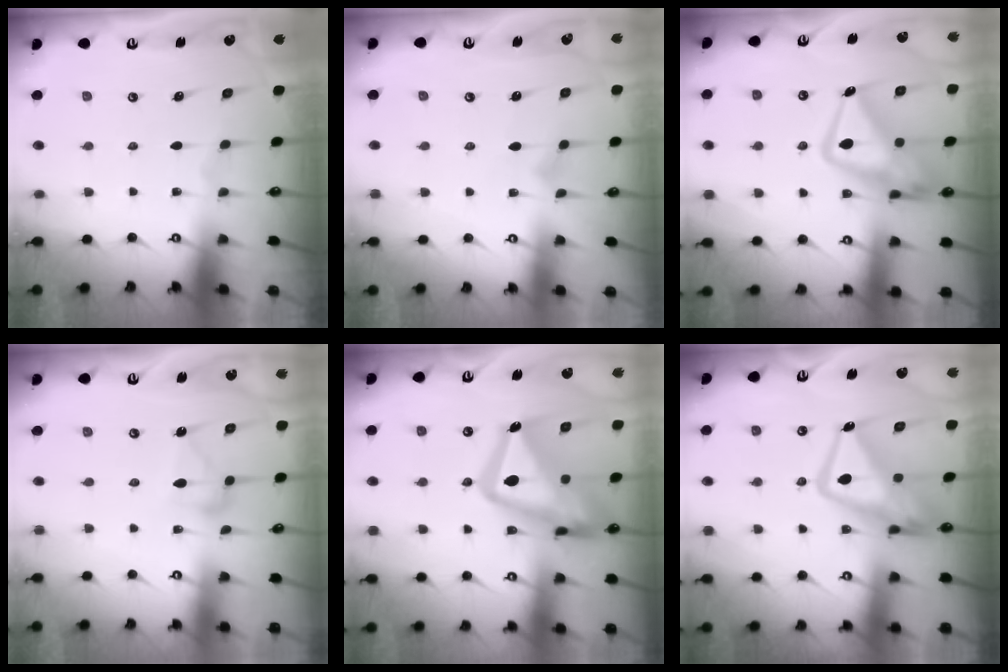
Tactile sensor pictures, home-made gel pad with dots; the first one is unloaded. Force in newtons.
{"total": 5.0, "press": 4.9, "slide": 0.3}
{"total": 15.6, "press": 15.5, "slide": 1.5}
{"total": 10.3, "press": 10.3, "slide": 0.5}
{"total": 21.9, "press": 21.8, "slide": 2.1}
{"total": 14.2, "press": 14.1, "slide": 1.4}